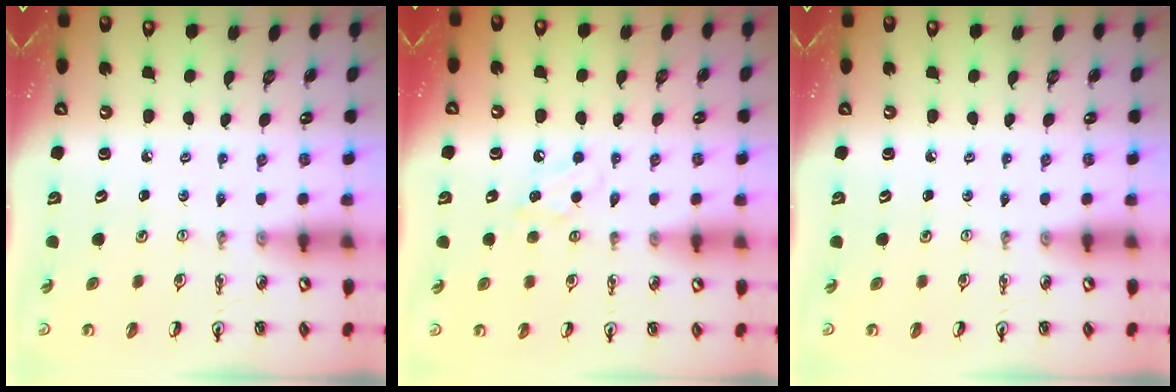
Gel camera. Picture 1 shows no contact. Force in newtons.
{"total": 5.1, "press": 4.9, "slide": 1.4}
{"total": 0.0}